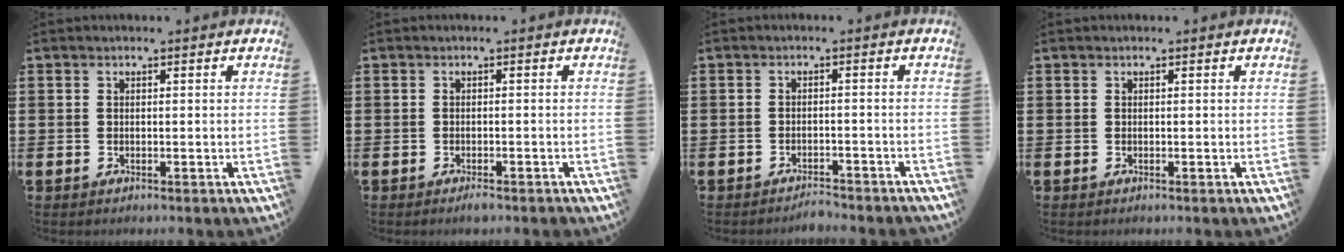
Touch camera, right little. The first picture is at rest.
{"total": 0.8, "force": [-0.6, 0.2, 0.5], "torque": [-0.011, -0.002, -0.012]}
{"total": 1.6, "force": [-1.6, 0.0, 0.1], "torque": [-0.008, 0.003, -0.034]}
{"total": 0.0}